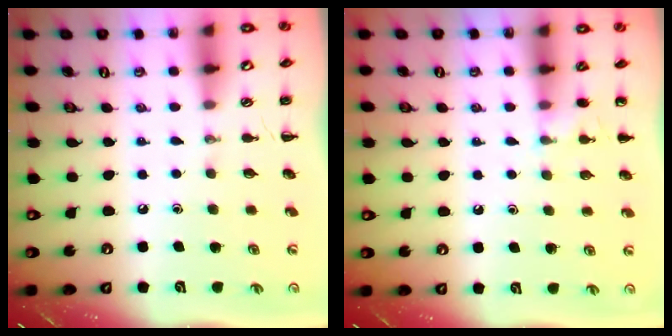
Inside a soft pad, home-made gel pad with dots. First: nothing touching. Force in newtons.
{"total": 4.5, "press": 4.2, "slide": 1.5}